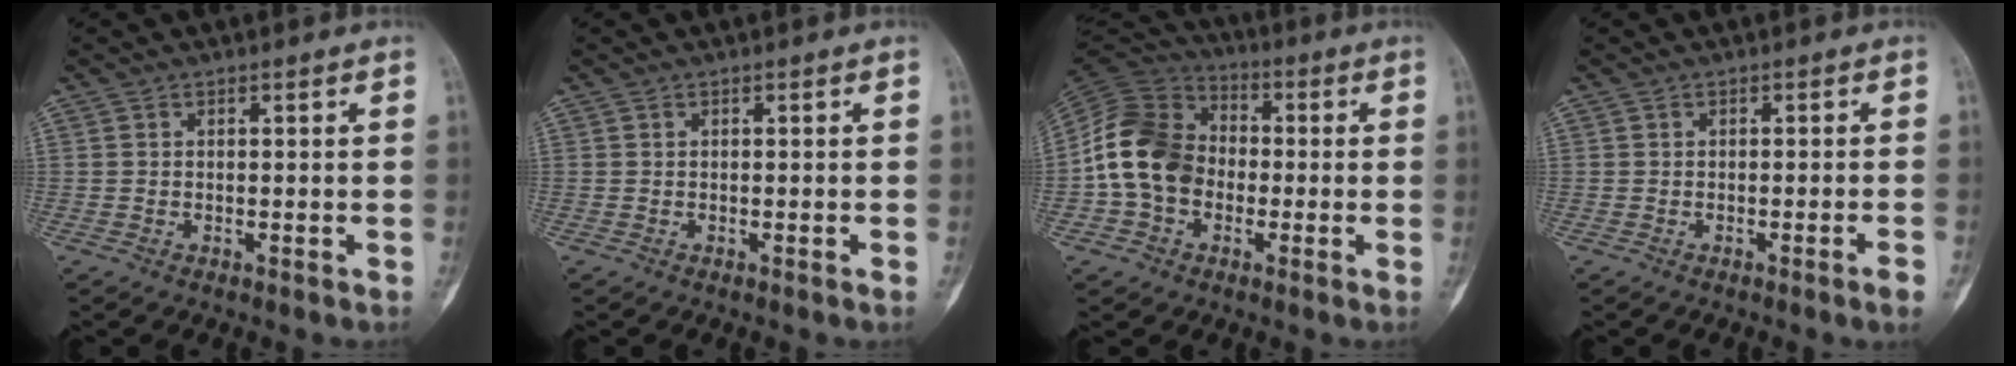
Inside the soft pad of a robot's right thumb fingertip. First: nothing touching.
{"total": 0.0}
{"total": 14.4, "force": [-1.9, 11.6, 8.4], "torque": [-0.142, 0.034, -0.046]}
{"total": 2.2, "force": [-1.2, -0.3, 1.9], "torque": [-0.032, 0.000, -0.020]}